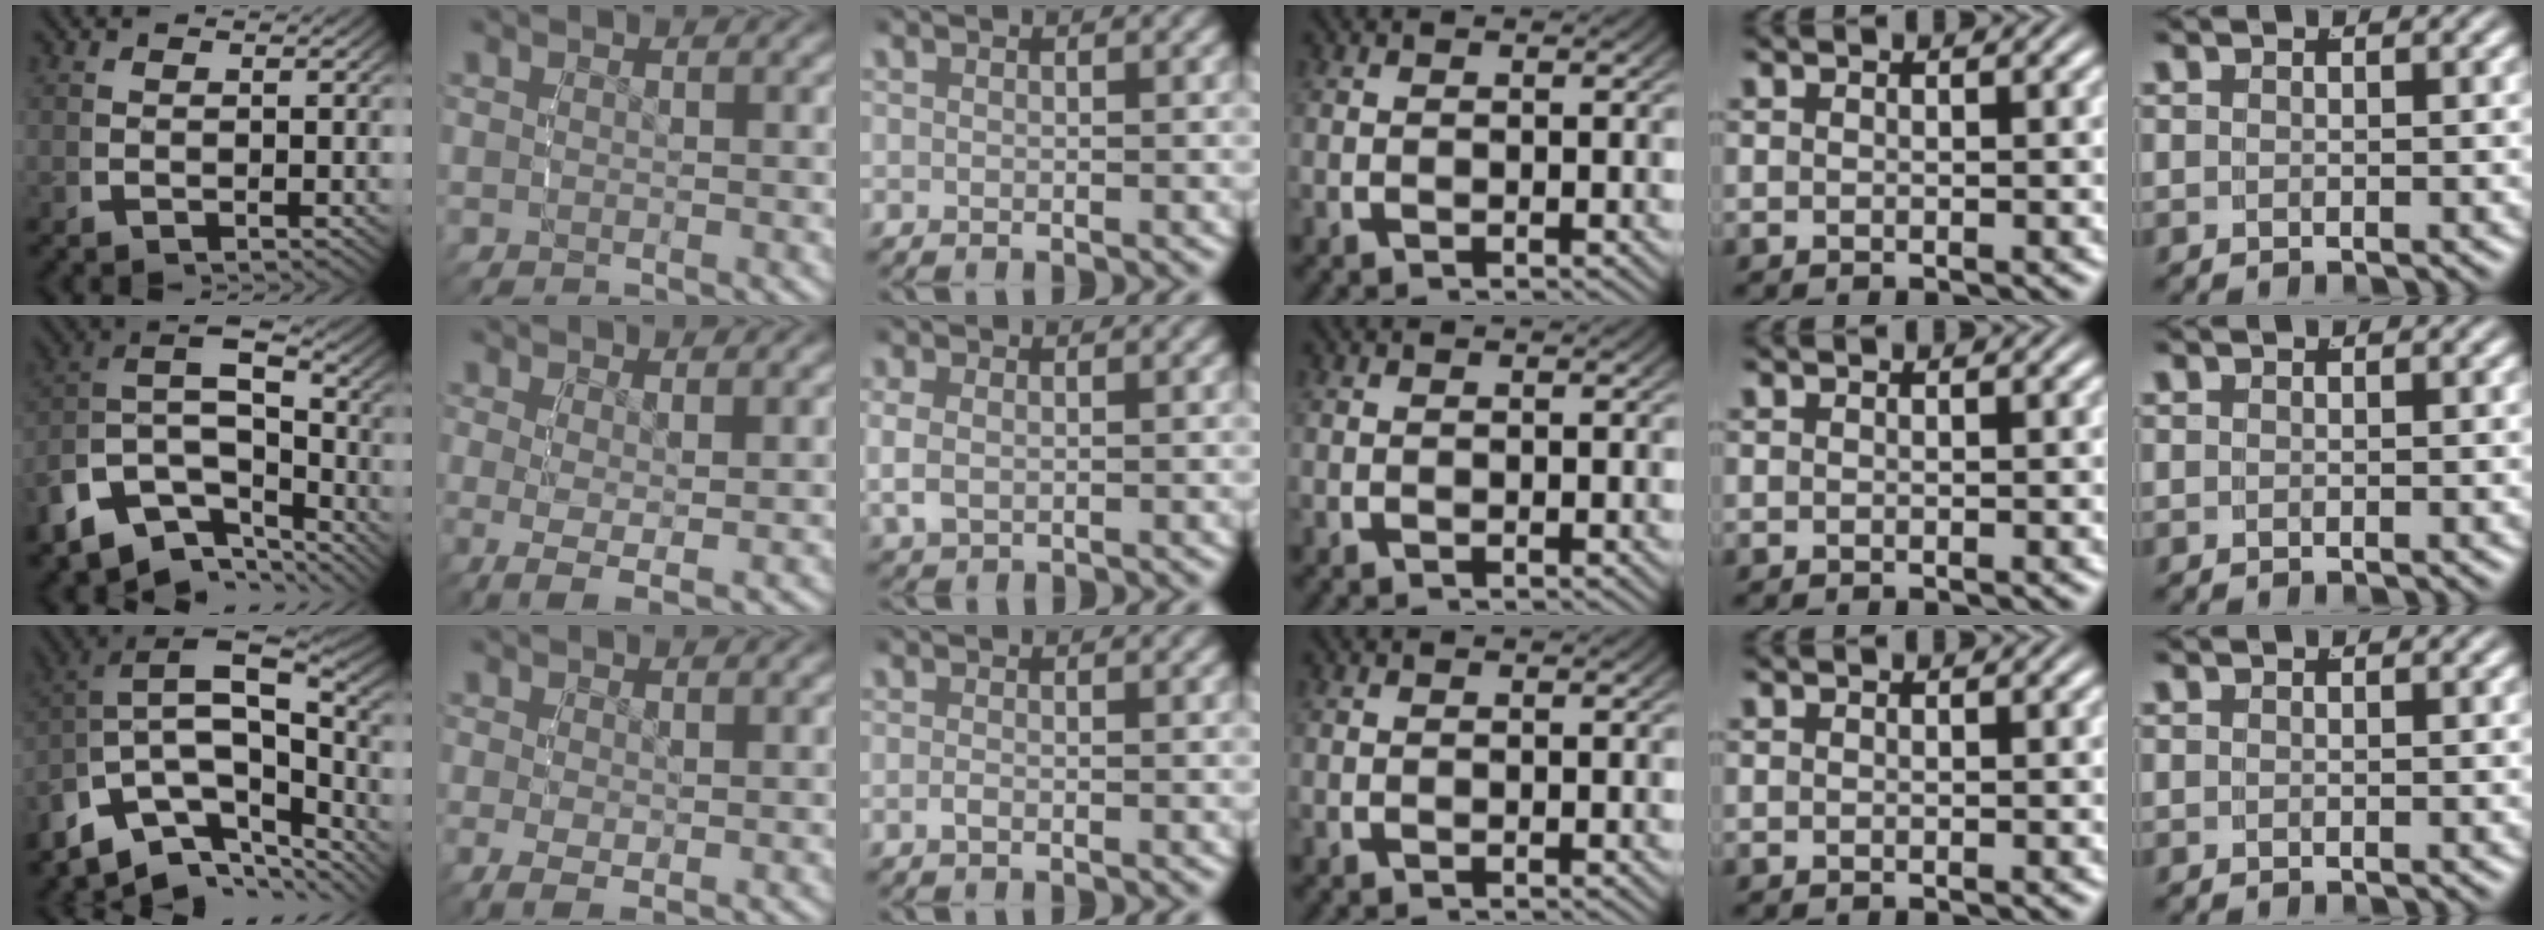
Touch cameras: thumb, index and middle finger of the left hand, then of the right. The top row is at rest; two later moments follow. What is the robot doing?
{"motion": "grasp_and_lifting", "object": "backpack"}